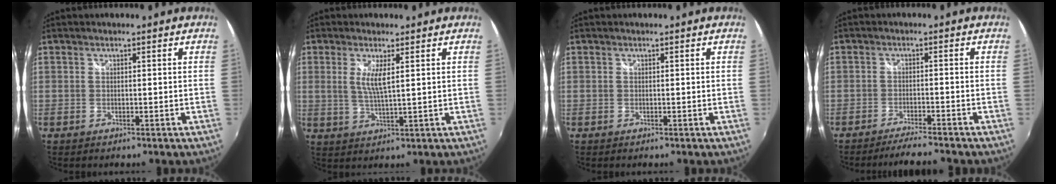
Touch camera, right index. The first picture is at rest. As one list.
[{"total": 4.6, "force": [1.4, 0.6, 4.4], "torque": [-0.087, -0.010, 0.026]}, {"total": 0.0}, {"total": 5.5, "force": [-5.1, -0.2, 2.1], "torque": [-0.051, -0.006, -0.086]}]